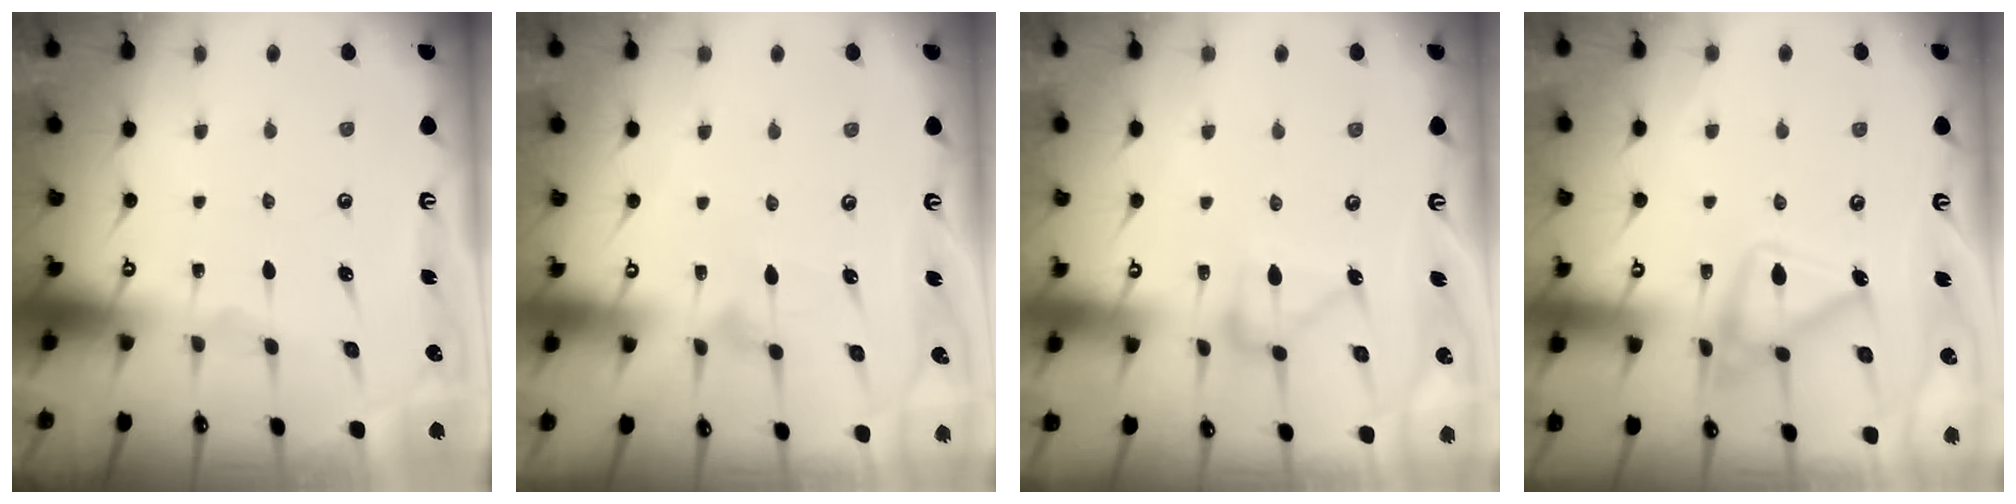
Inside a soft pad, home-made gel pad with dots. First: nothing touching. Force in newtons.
{"total": 5.9, "press": 5.9, "slide": 0.4}
{"total": 12.6, "press": 12.6, "slide": 0.4}
{"total": 15.1, "press": 15.0, "slide": 1.0}